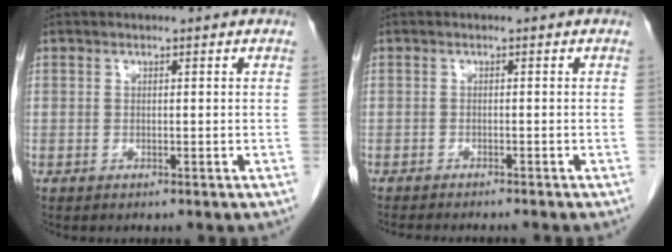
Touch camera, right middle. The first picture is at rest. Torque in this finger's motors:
{"motor_torque": [1.09, -1.05, 0.08, 0.02]}